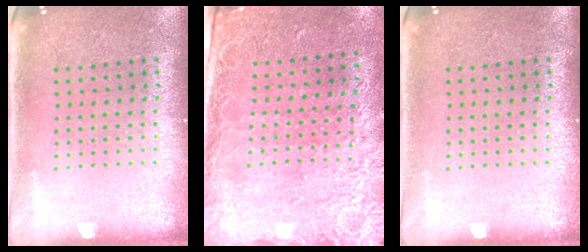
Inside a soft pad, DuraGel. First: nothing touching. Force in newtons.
{"total": 2.5, "press": 1.9, "slide": 1.6}
{"total": 0.0}